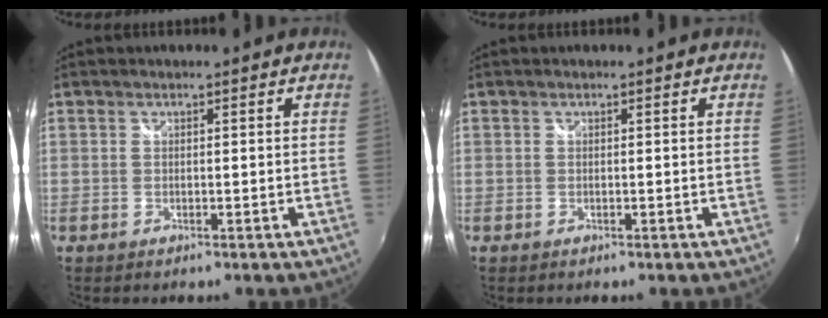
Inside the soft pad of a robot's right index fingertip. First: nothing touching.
{"total": 0.0}